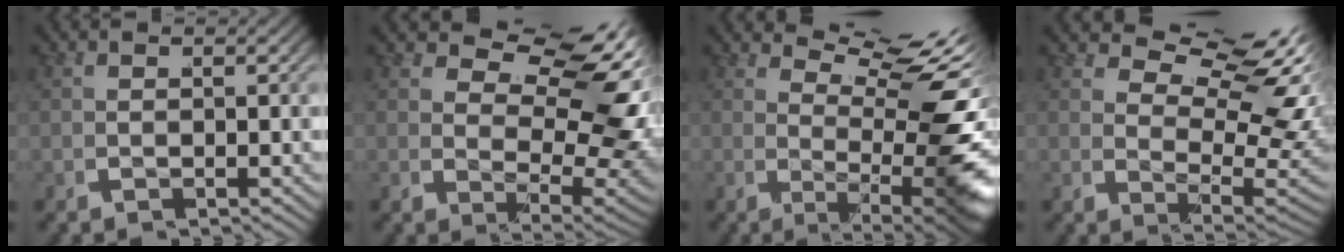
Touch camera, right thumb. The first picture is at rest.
{"total": 10.4, "force": [2.9, 5.4, 8.4], "torque": [-0.115, -0.023, 0.057]}
{"total": 10.9, "force": [2.1, 3.9, 9.9], "torque": [-0.134, -0.010, 0.041]}
{"total": 10.0, "force": [3.8, 5.2, 7.7], "torque": [-0.106, -0.010, 0.063]}